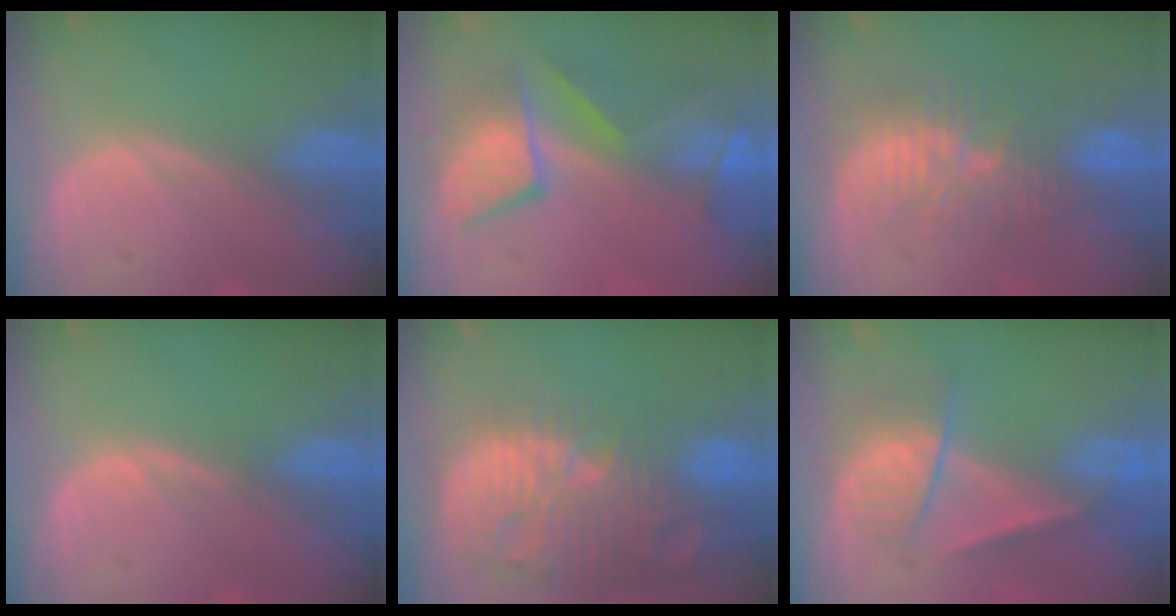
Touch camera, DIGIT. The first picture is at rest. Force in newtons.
{"total": 9.8, "press": 8.5, "slide": 4.8}
{"total": 9.2, "press": 8.6, "slide": 3.2}
{"total": 0.5, "press": 0.5, "slide": 0.2}
{"total": 14.6, "press": 12.6, "slide": 7.3}
{"total": 7.2, "press": 6.1, "slide": 3.9}